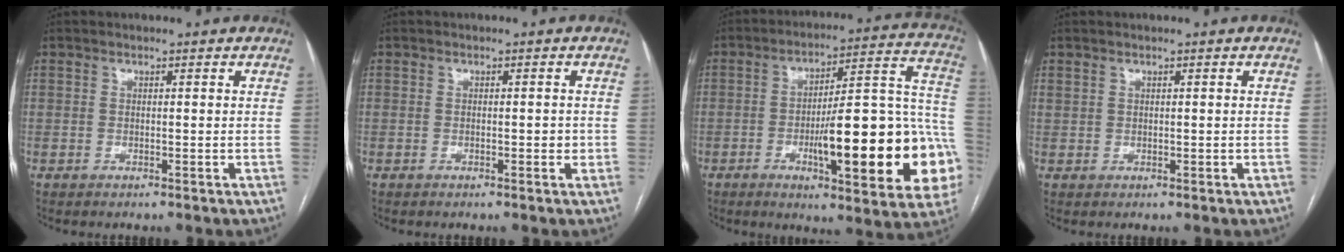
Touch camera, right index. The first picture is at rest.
{"total": 1.2, "force": [-0.2, 0.5, 1.0], "torque": [-0.013, 0.003, -0.001]}
{"total": 24.7, "force": [-6.4, 4.8, 23.3], "torque": [-0.245, 0.021, -0.078]}
{"total": 0.6, "force": [0.5, 0.4, 0.1], "torque": [0.000, 0.007, 0.011]}